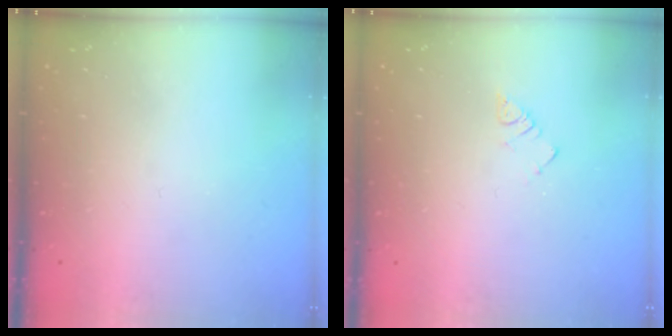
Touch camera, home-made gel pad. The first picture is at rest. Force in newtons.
{"total": 2.3, "press": 2.3, "slide": 0.4}